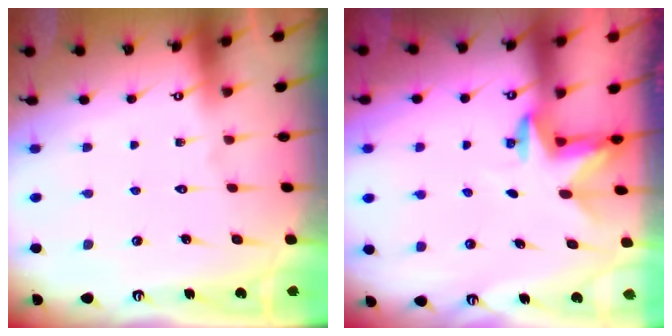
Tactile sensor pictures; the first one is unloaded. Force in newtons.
{"total": 3.0, "press": 2.9, "slide": 0.7}